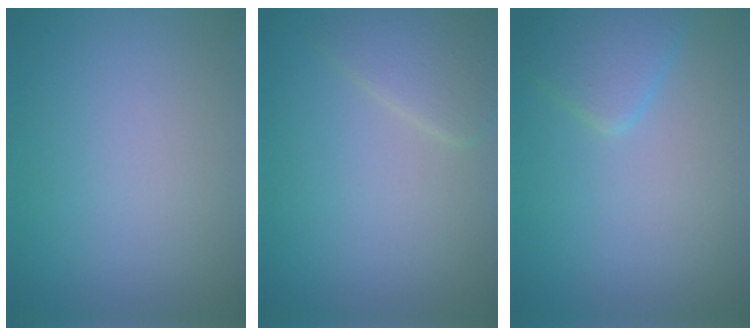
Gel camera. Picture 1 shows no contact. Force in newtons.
{"total": 2.4, "press": 2.4, "slide": 0.2}
{"total": 2.7, "press": 2.7, "slide": 0.1}